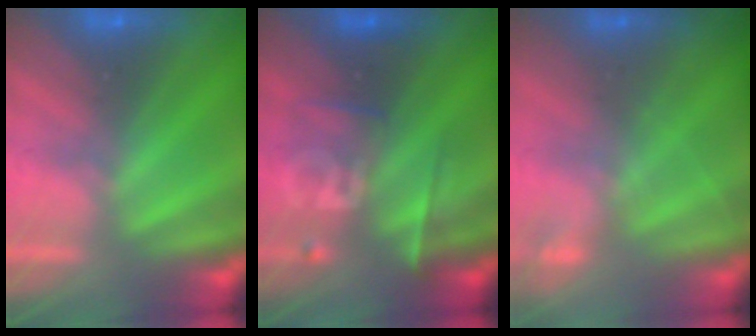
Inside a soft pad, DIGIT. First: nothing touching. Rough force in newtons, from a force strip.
{"total": 2.3}
{"total": 2.2}